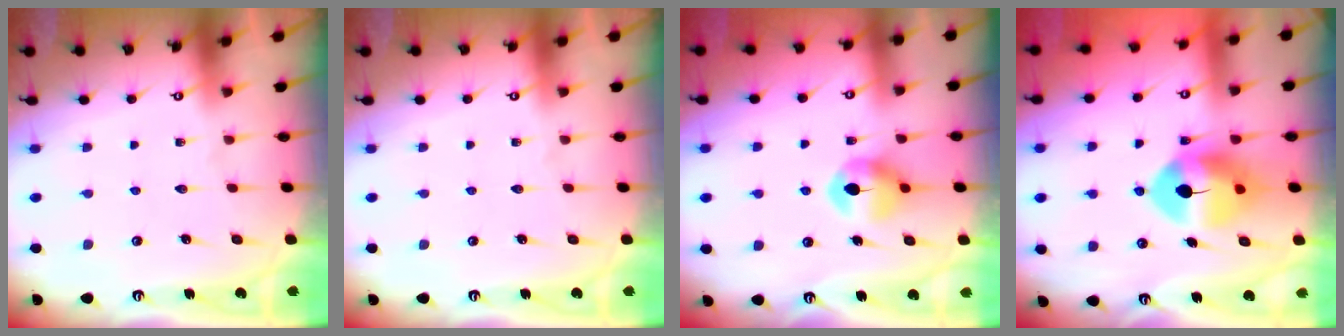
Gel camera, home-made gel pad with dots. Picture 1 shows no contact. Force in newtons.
{"total": 0.0}
{"total": 8.2, "press": 8.1, "slide": 0.4}
{"total": 9.5, "press": 9.4, "slide": 1.7}